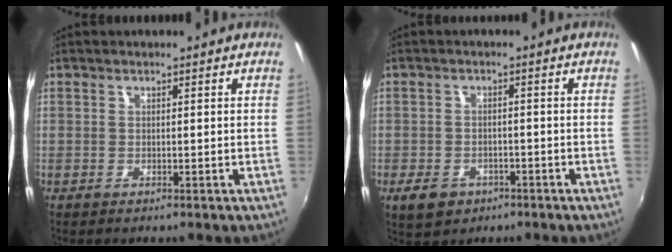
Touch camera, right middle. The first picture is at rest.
{"total": 5.7, "force": [-3.1, 3.9, 2.7], "torque": [-0.067, -0.006, -0.046]}